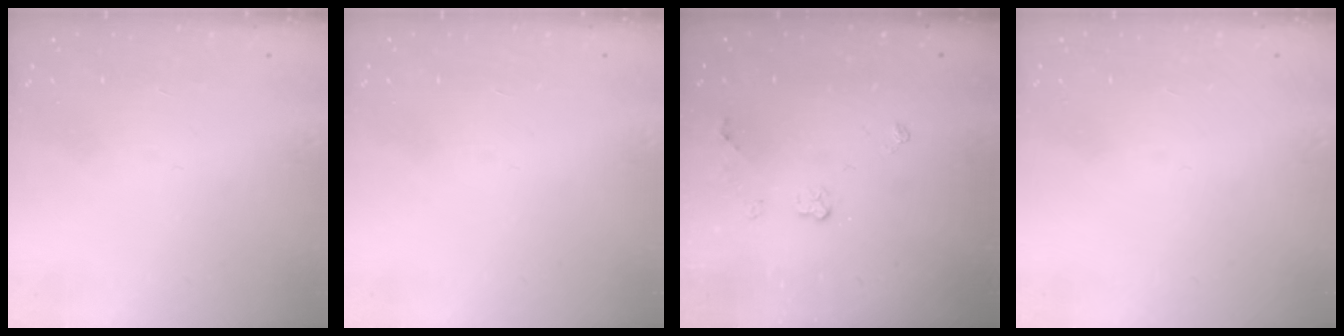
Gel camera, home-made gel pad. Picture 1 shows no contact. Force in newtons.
{"total": 0.0}
{"total": 4.5, "press": 4.5, "slide": 0.7}
{"total": 0.0}